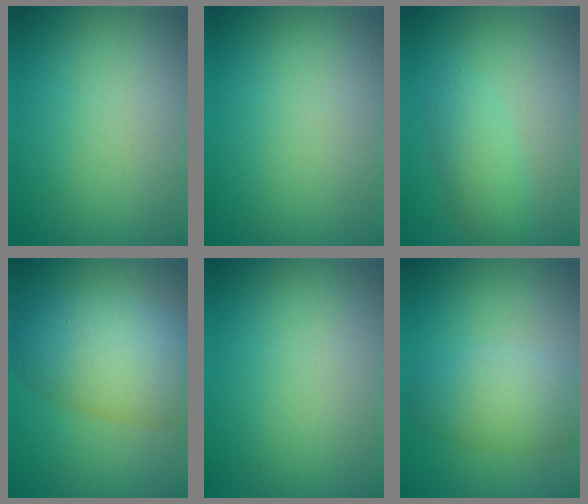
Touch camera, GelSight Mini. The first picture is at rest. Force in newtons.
{"total": 0.0}
{"total": 2.4, "press": 2.4, "slide": 0.1}
{"total": 8.5, "press": 8.5, "slide": 0.5}
{"total": 0.0}
{"total": 4.4, "press": 4.4, "slide": 0.1}